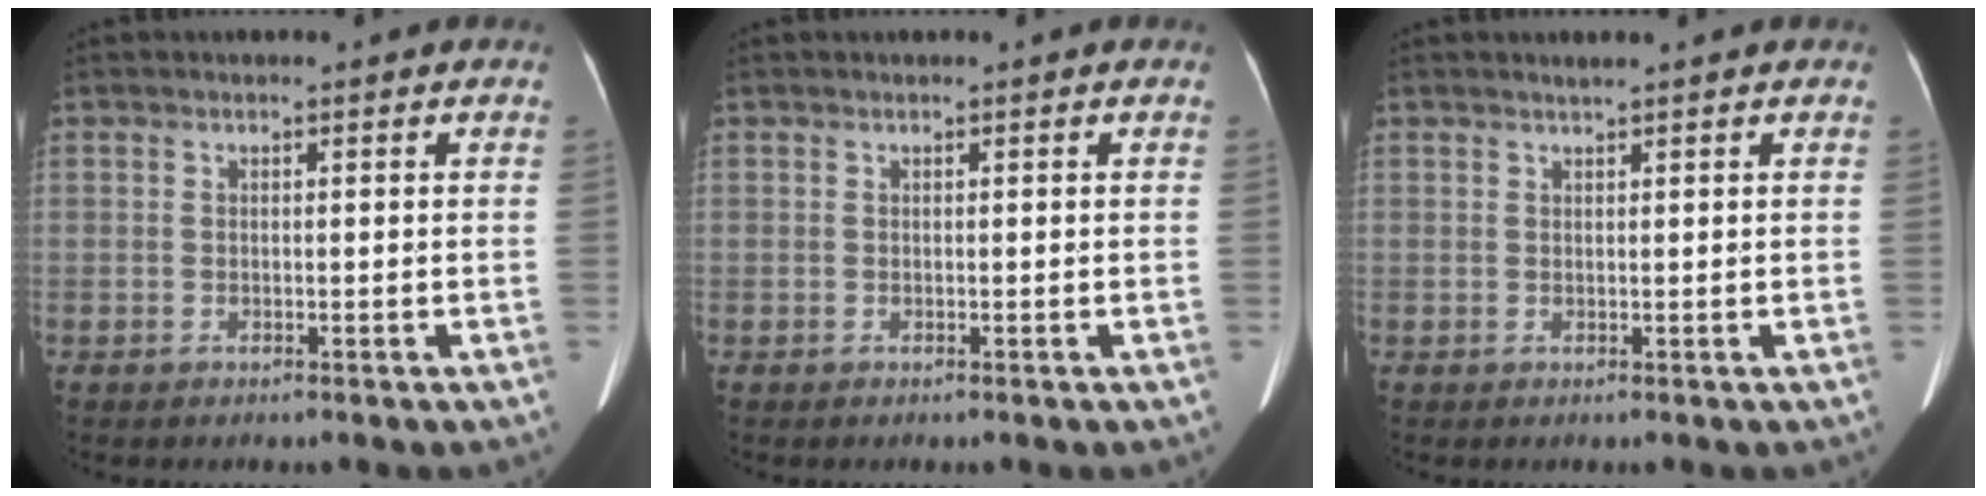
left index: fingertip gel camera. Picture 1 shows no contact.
{"total": 0.0}
{"total": 0.8, "force": [0.6, -0.2, 0.4], "torque": [-0.015, -0.001, 0.017]}